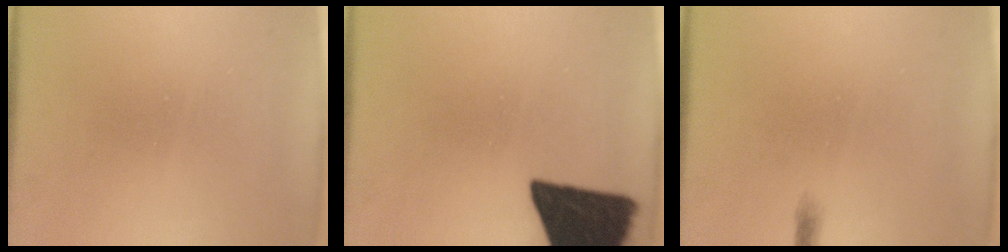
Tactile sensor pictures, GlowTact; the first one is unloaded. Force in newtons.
{"total": 18.1}
{"total": 0.6}